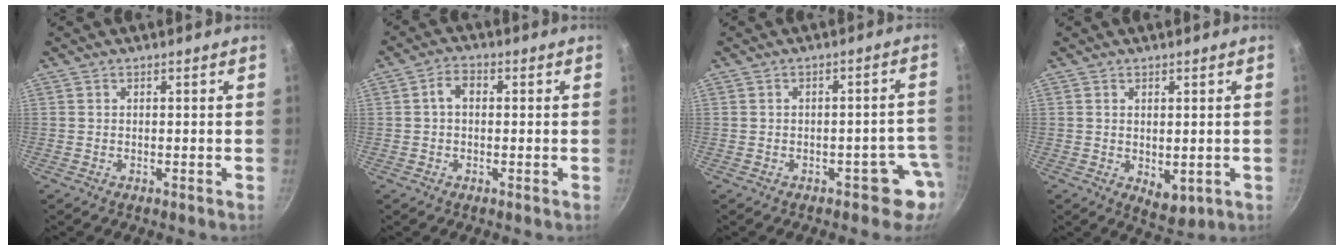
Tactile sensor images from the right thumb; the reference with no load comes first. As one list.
[{"total": 3.6, "force": [0.3, 2.5, 2.5], "torque": [-0.040, 0.012, -0.001]}, {"total": 4.9, "force": [-2.6, 3.2, 2.6], "torque": [0.033, 0.038, -0.024]}, {"total": 4.5, "force": [-0.1, 2.8, 3.6], "torque": [-0.044, -0.014, 0.006]}]